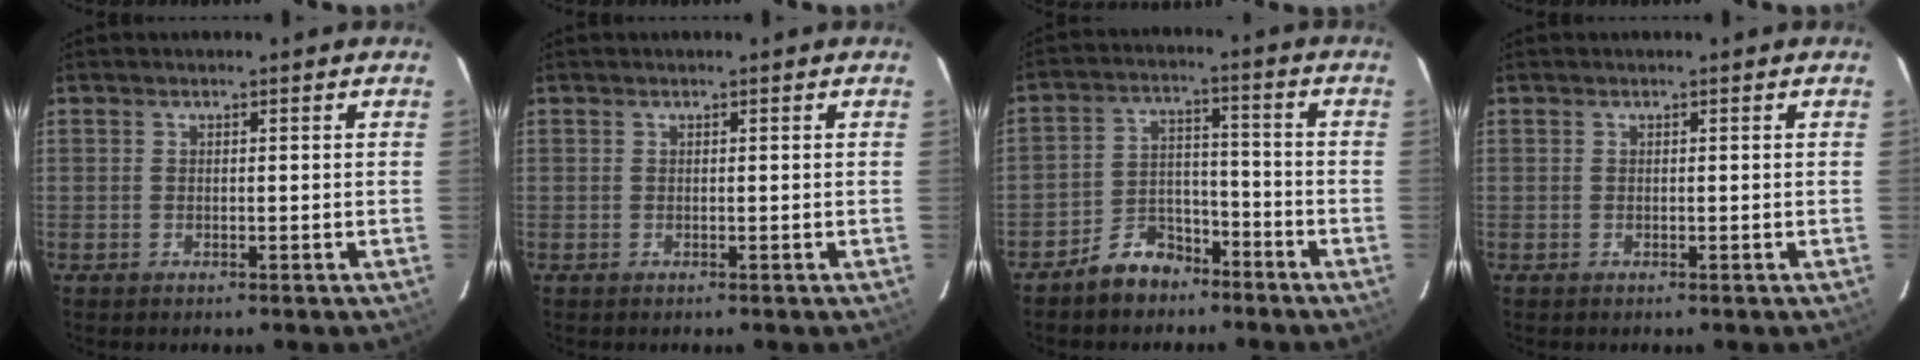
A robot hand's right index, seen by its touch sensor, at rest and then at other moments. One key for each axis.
{"total": 0.0}
{"total": 8.0, "fx": -6.1, "fy": 4.5, "fz": 2.3, "tx": -0.052, "ty": 0.025, "tz": -0.096}
{"total": 0.0}